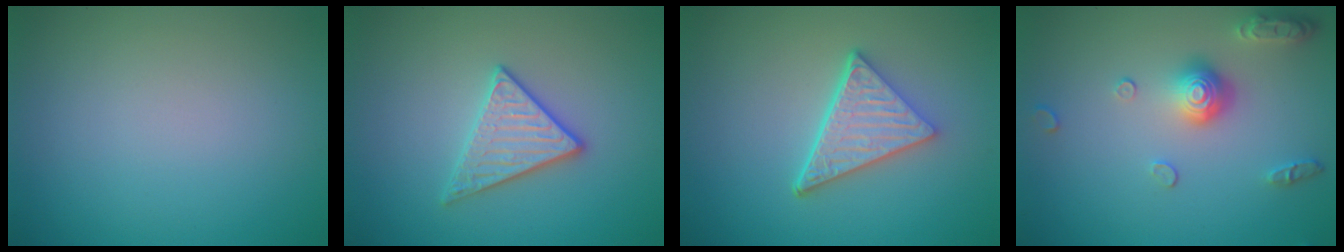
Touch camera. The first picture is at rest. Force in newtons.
{"total": 2.9, "press": 2.8, "slide": 0.7}
{"total": 5.0, "press": 3.6, "slide": 3.5}
{"total": 3.6, "press": 2.9, "slide": 2.2}